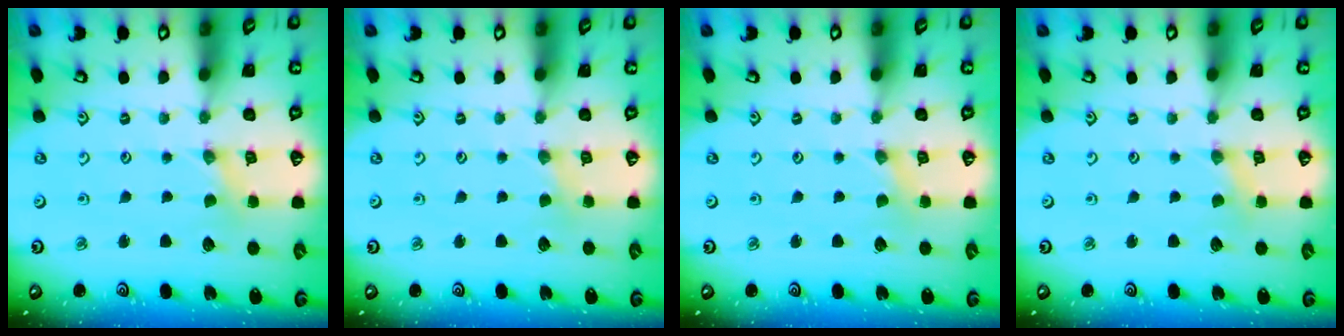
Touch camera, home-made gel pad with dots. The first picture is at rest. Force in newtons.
{"total": 1.3, "press": 1.3, "slide": 0.1}
{"total": 0.0}
{"total": 0.5, "press": 0.5, "slide": 0.2}